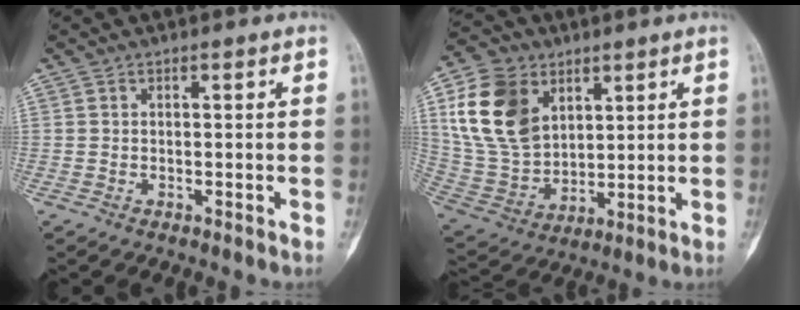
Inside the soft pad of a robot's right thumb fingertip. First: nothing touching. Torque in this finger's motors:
{"motor_torque": [0.71, 2.36, 0.55, -0.27, 0.10]}